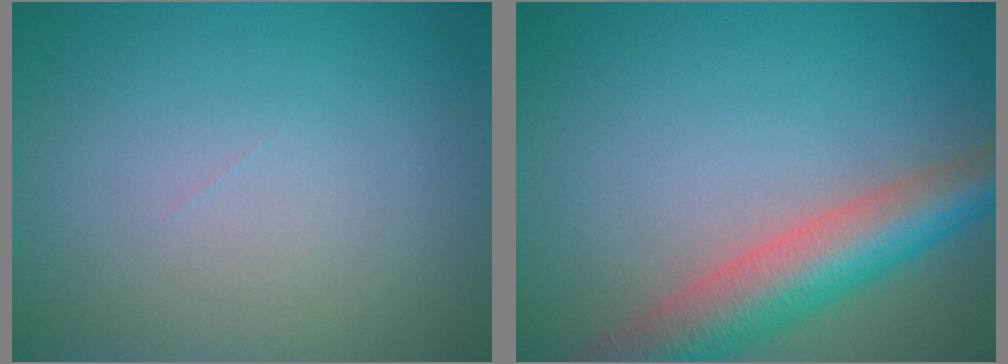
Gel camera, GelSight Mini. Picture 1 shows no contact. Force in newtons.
{"total": 7.6, "press": 7.6, "slide": 0.4}